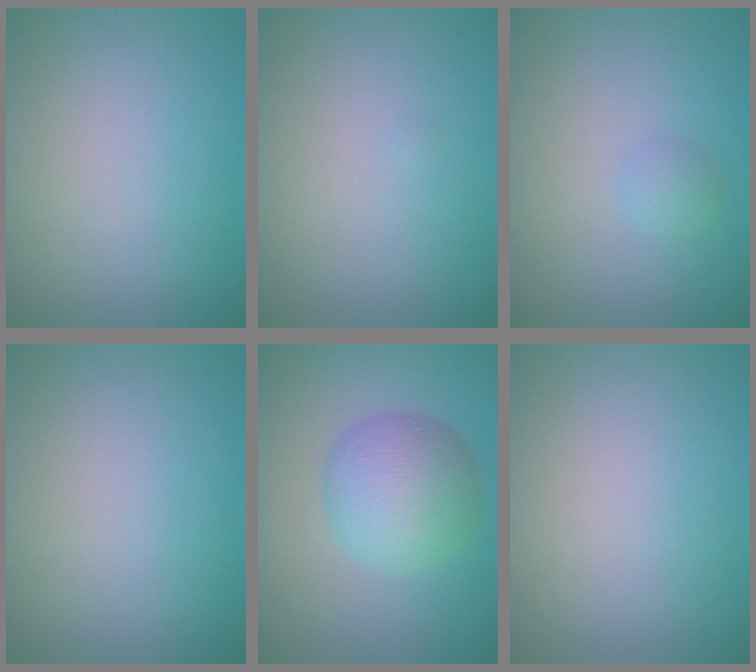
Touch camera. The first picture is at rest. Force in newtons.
{"total": 0.0}
{"total": 1.1, "press": 1.1, "slide": 0.0}
{"total": 0.0}
{"total": 6.2, "press": 6.2, "slide": 0.0}
{"total": 0.0}